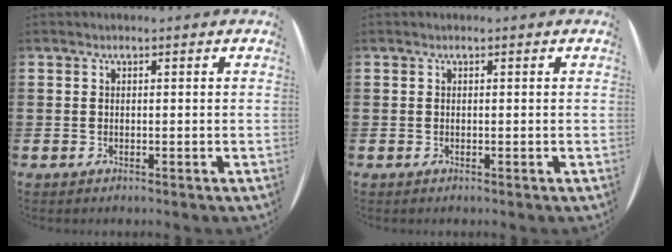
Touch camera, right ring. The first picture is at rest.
{"total": 0.0}